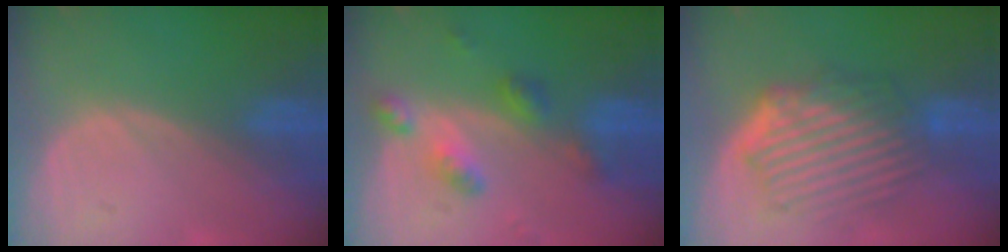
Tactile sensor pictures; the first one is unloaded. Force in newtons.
{"total": 6.1, "press": 5.4, "slide": 2.9}
{"total": 9.4, "press": 8.3, "slide": 4.6}